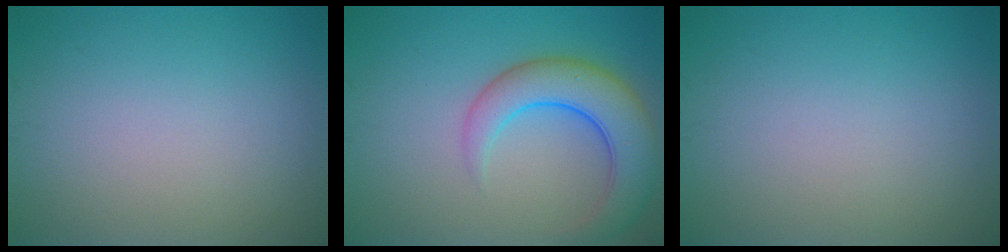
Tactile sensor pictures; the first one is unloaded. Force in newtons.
{"total": 6.5, "press": 6.5, "slide": 0.5}
{"total": 0.0}